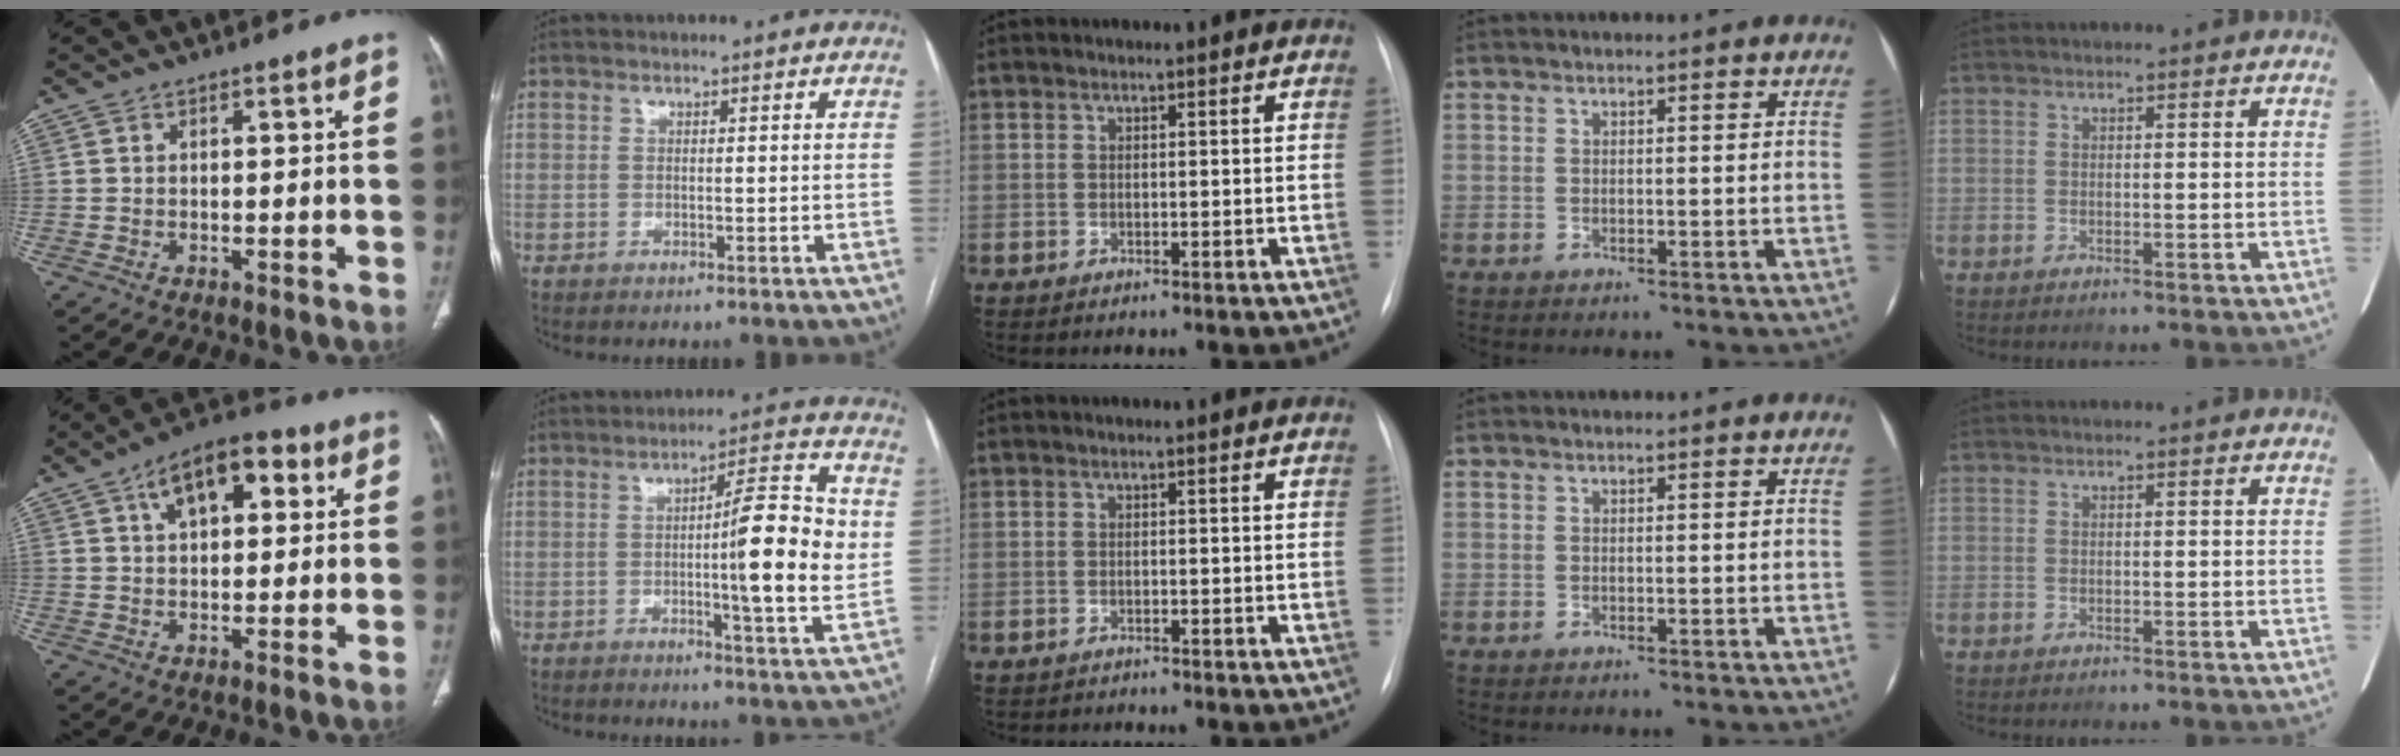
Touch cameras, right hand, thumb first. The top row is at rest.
{"thumb": {"total": 11.1, "force": [4.3, 5.5, 8.6], "torque": [-0.103, 0.016, 0.058]}, "index": {"total": 12.9, "force": [0.2, 0.8, 12.9], "torque": [-0.179, 0.003, -0.002]}, "middle": {"total": 0.5, "force": [-0.5, 0.2, -0.1], "torque": [-0.007, -0.001, -0.009]}}